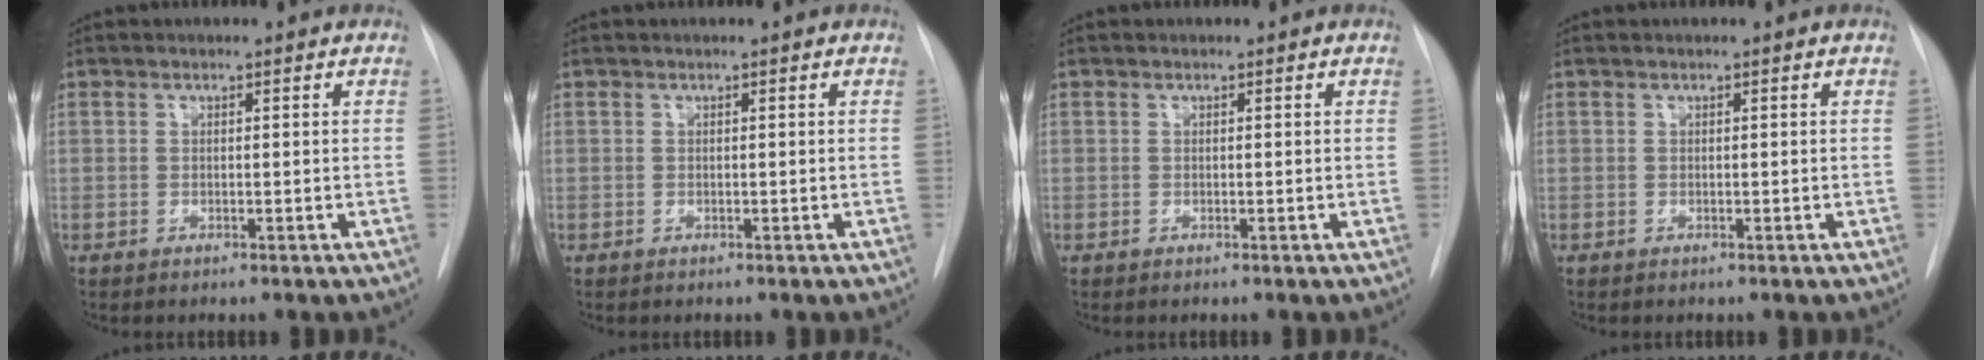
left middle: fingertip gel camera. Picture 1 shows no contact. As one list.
[{"total": 0.0}, {"total": 0.0}, {"total": 0.0}]